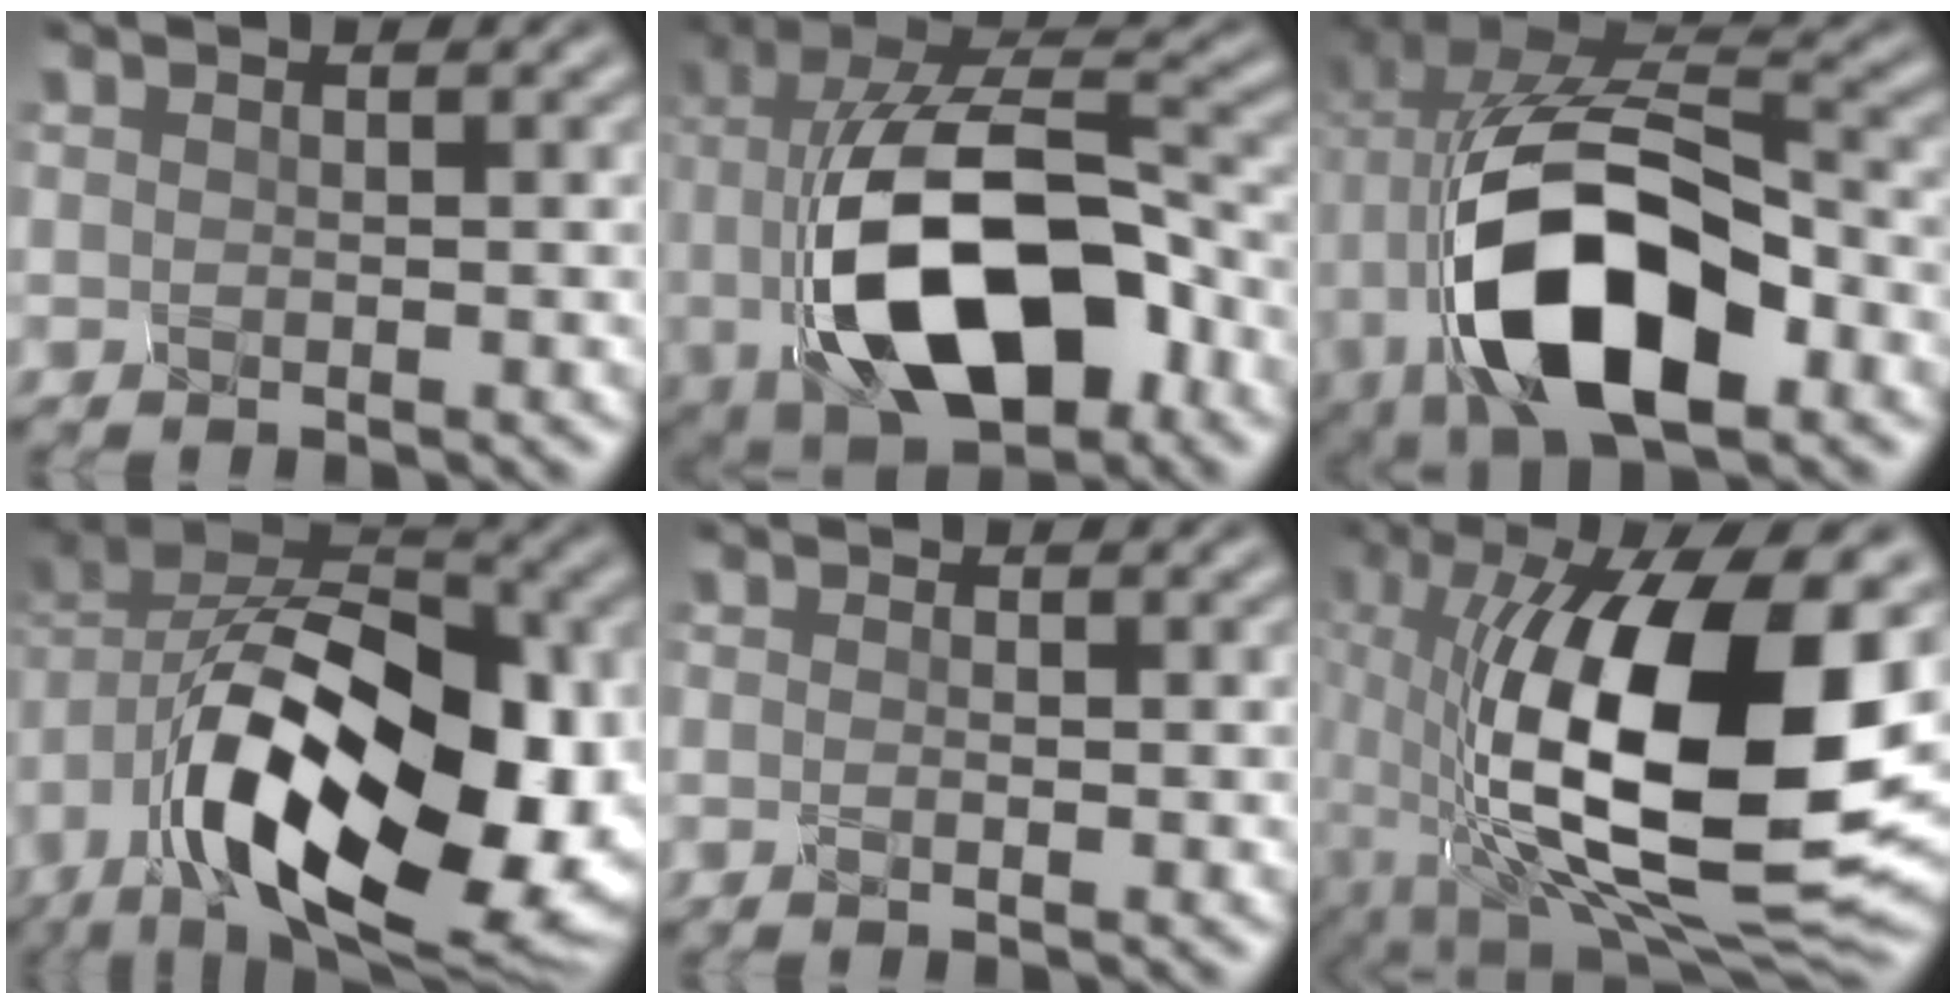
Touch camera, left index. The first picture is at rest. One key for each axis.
{"total": 12.2, "fx": -3.2, "fy": 6.6, "fz": 9.8, "tx": -0.187, "ty": -0.011, "tz": -0.045}
{"total": 13.2, "fx": -3.3, "fy": 7.8, "fz": 10.2, "tx": -0.210, "ty": -0.024, "tz": -0.043}
{"total": 17.6, "fx": -4.3, "fy": 11.5, "fz": 12.7, "tx": -0.231, "ty": -0.036, "tz": -0.035}
{"total": 0.8, "fx": -0.2, "fy": 0.4, "fz": 0.7, "tx": -0.011, "ty": -0.001, "tz": -0.004}
{"total": 15.7, "fx": 0.8, "fy": 7.1, "fz": 14.0, "tx": -0.260, "ty": -0.002, "tz": 0.015}